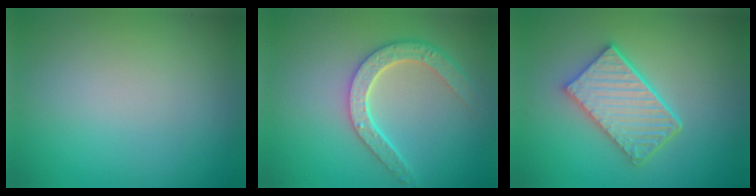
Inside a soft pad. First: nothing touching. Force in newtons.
{"total": 4.8, "press": 3.8, "slide": 2.9}
{"total": 5.5, "press": 4.3, "slide": 3.4}